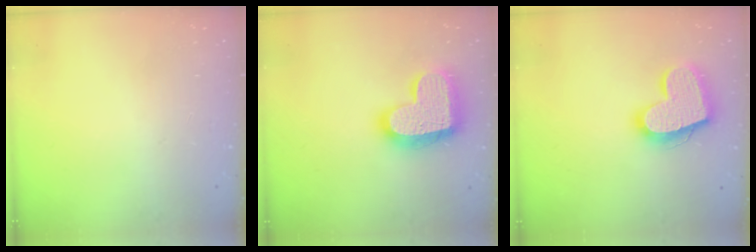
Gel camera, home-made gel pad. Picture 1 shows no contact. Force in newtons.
{"total": 19.5, "press": 19.5, "slide": 1.4}
{"total": 18.7, "press": 18.6, "slide": 1.4}